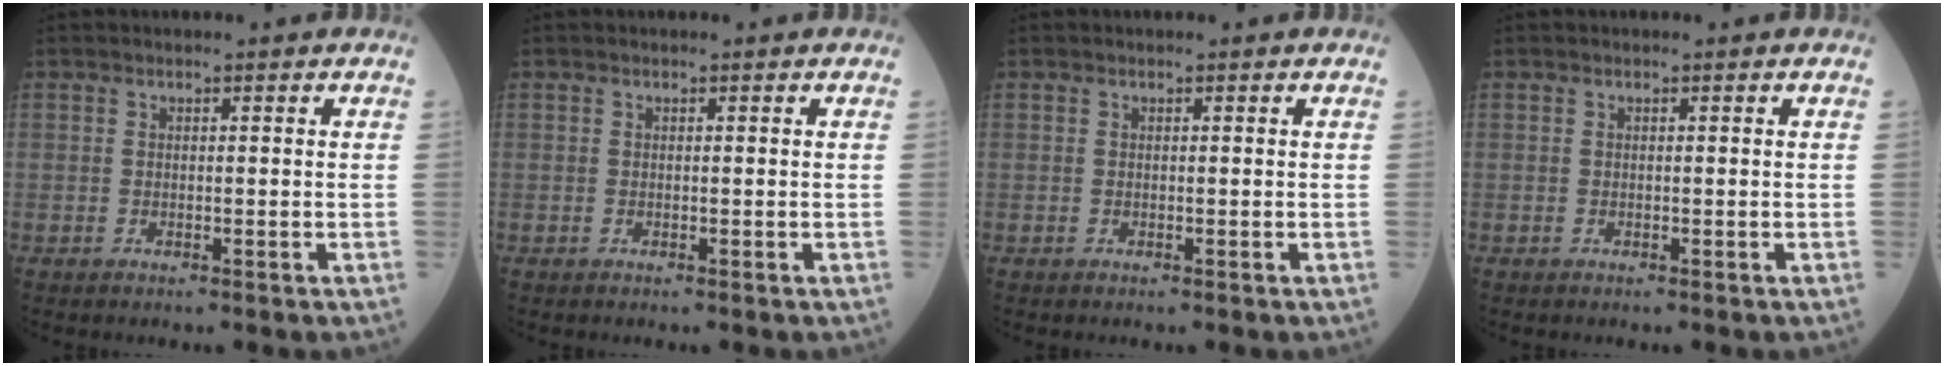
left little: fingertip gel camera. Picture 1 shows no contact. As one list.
[{"total": 0.0}, {"total": 0.0}, {"total": 0.0}]